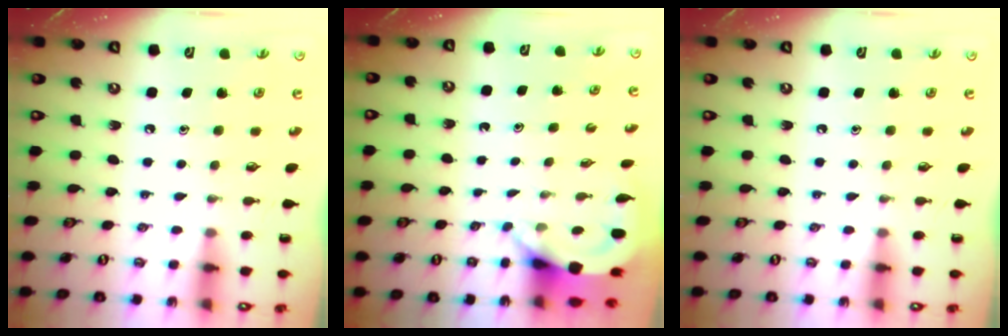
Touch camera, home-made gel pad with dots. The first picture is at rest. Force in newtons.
{"total": 3.5, "press": 3.5, "slide": 0.2}
{"total": 0.0}